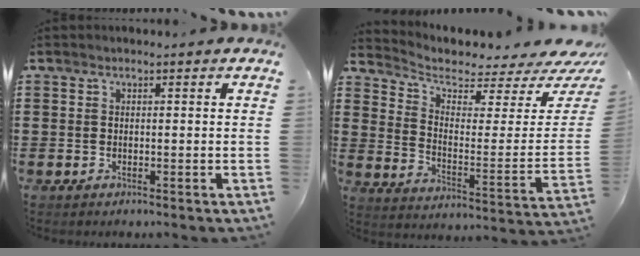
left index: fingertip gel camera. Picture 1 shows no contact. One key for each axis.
{"total": 4.4, "fx": 3.6, "fy": 1.7, "fz": 1.9, "tx": -0.055, "ty": -0.040, "tz": 0.057}